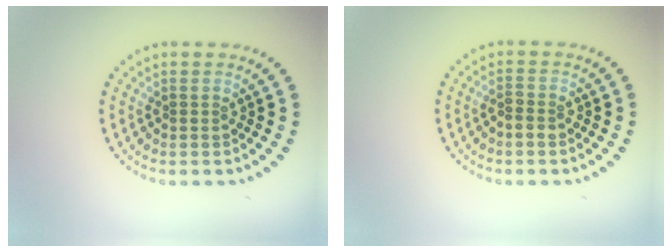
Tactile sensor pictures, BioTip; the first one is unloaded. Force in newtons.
{"total": 1.4, "press": 1.2, "slide": 0.6}